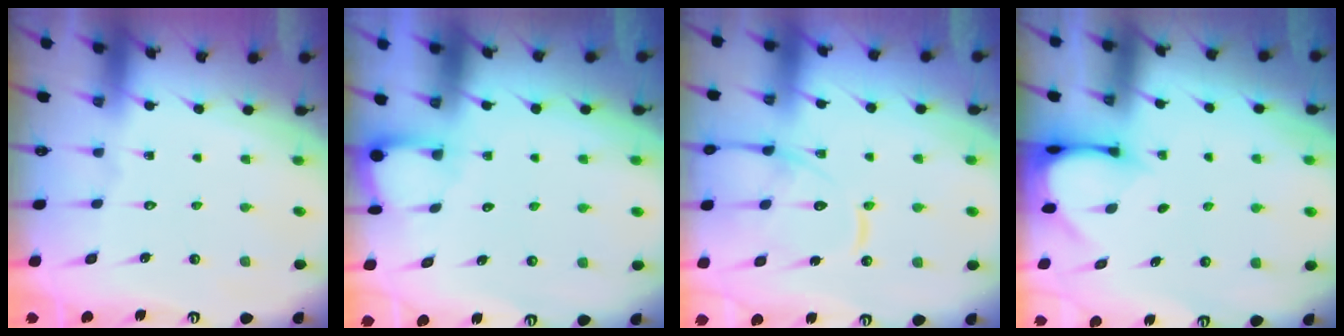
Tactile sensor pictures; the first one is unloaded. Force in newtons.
{"total": 2.8, "press": 2.8, "slide": 0.1}
{"total": 14.5, "press": 14.4, "slide": 1.2}
{"total": 3.0, "press": 3.0, "slide": 0.4}